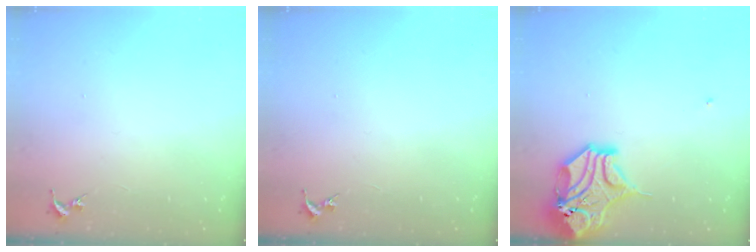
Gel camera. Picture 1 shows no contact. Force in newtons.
{"total": 0.0}
{"total": 14.3, "press": 14.1, "slide": 2.1}